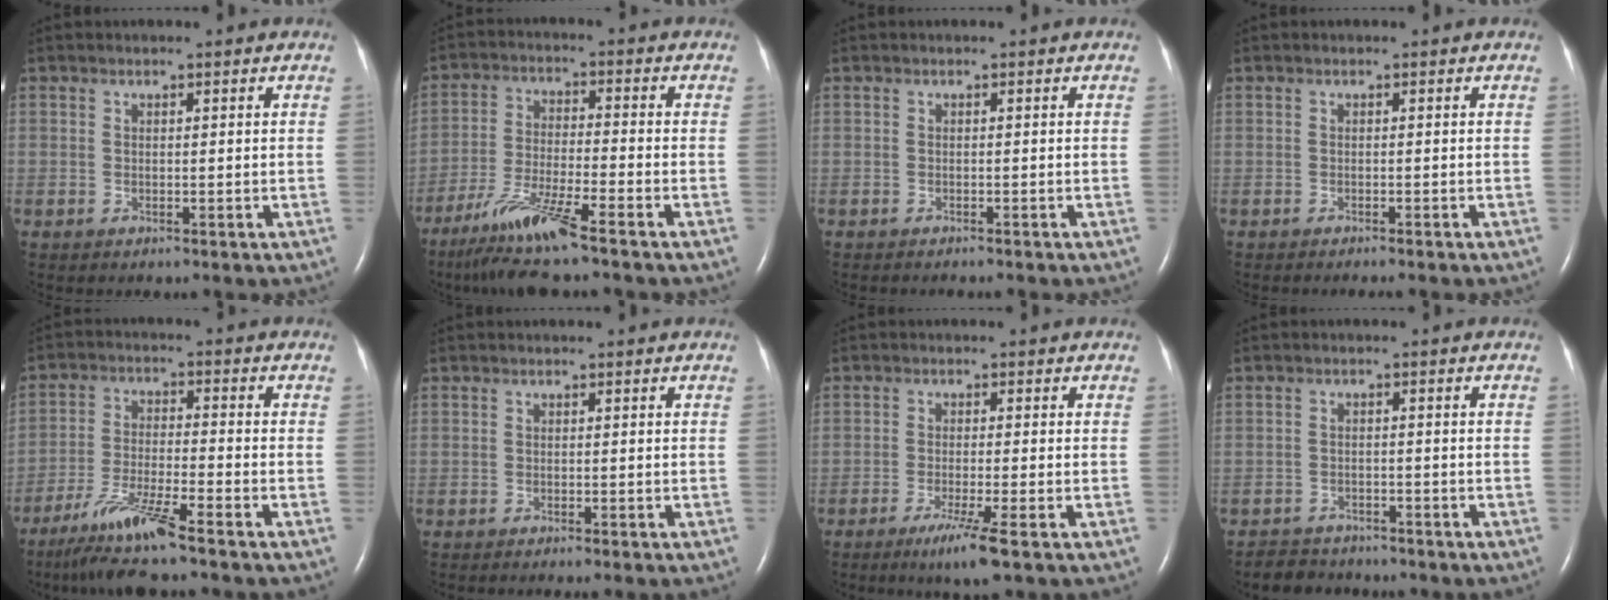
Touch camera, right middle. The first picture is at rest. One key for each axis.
{"total": 9.6, "fx": -7.0, "fy": -0.6, "fz": 6.5, "tx": -0.132, "ty": -0.036, "tz": -0.132}
{"total": 2.8, "fx": -2.5, "fy": 0.1, "fz": 1.3, "tx": -0.020, "ty": -0.005, "tz": -0.026}
{"total": 3.3, "fx": -2.9, "fy": -0.1, "fz": 1.6, "tx": -0.019, "ty": -0.005, "tz": -0.032}
{"total": 8.5, "fx": -6.6, "fy": -0.9, "fz": 5.4, "tx": -0.109, "ty": -0.036, "tz": -0.124}
{"total": 1.8, "fx": -1.4, "fy": -0.3, "fz": 1.1, "tx": -0.012, "ty": 0.002, "tz": -0.014}
{"total": 4.8, "fx": -2.7, "fy": -0.8, "fz": 3.9, "tx": -0.073, "ty": -0.020, "tz": -0.050}
{"total": 3.7, "fx": -3.5, "fy": 1.3, "fz": -0.2, "tx": -0.003, "ty": -0.007, "tz": -0.056}